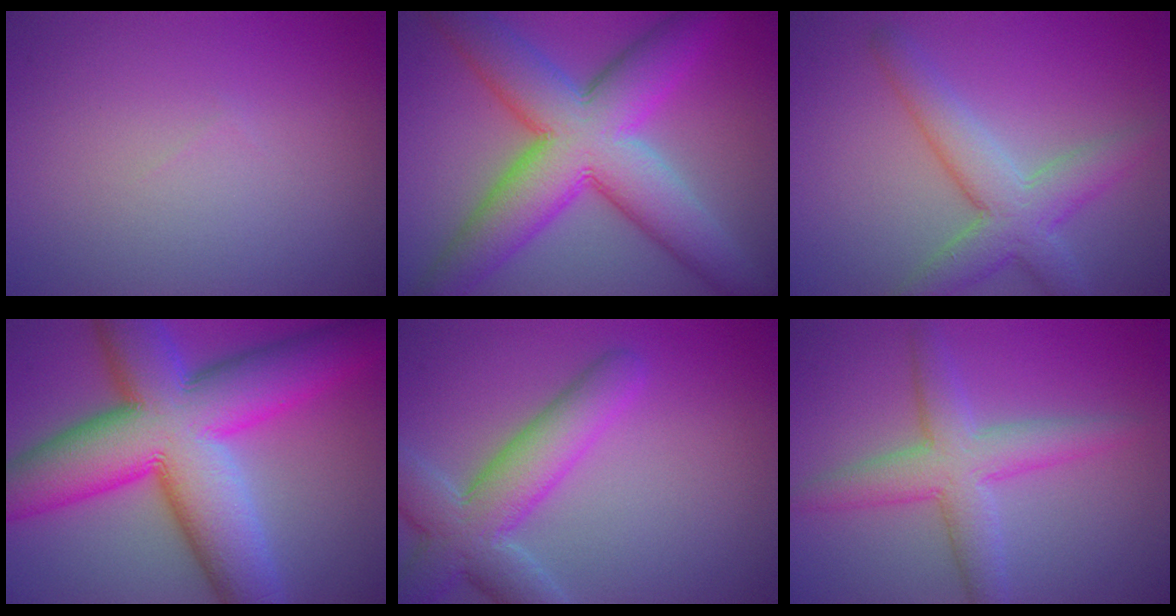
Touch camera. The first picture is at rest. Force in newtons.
{"total": 11.9, "press": 11.9, "slide": 0.3}
{"total": 5.3, "press": 5.3, "slide": 0.2}
{"total": 16.3, "press": 16.3, "slide": 0.1}
{"total": 6.5, "press": 6.5, "slide": 0.4}
{"total": 5.1, "press": 5.1, "slide": 0.2}